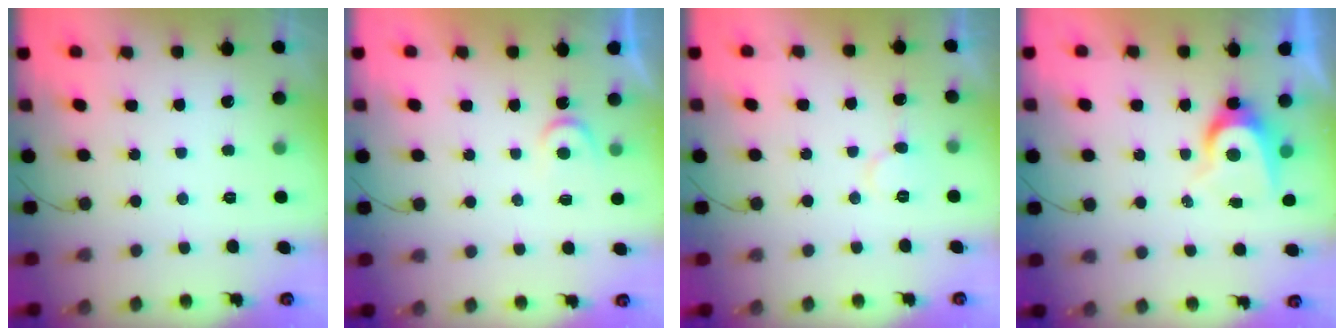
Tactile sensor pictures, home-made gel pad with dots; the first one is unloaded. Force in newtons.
{"total": 3.5, "press": 3.5, "slide": 0.3}
{"total": 7.3, "press": 7.2, "slide": 0.4}
{"total": 6.3, "press": 6.3, "slide": 0.2}